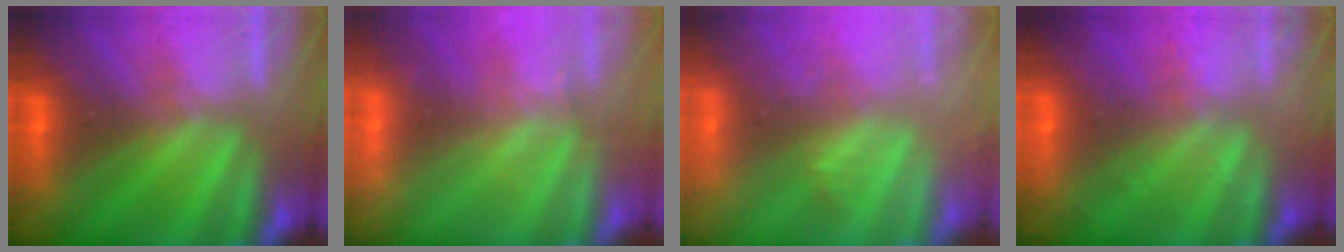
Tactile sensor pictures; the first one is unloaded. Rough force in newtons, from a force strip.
{"total": 2.2}
{"total": 2.1}
{"total": 2.1}